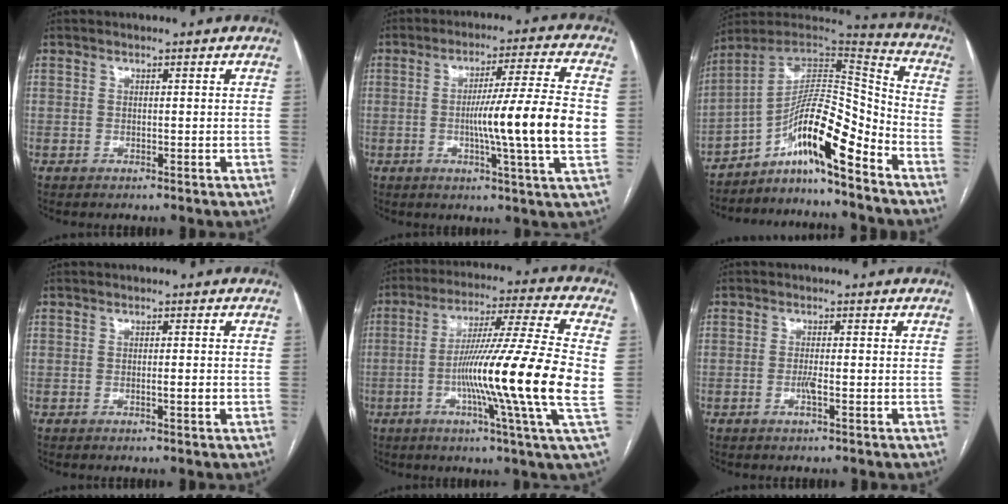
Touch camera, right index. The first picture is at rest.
{"total": 14.6, "force": [-1.4, -1.0, 14.5], "torque": [-0.227, -0.006, -0.030]}
{"total": 14.2, "force": [-8.7, 1.9, 11.1], "torque": [-0.187, 0.032, -0.145]}
{"total": 1.4, "force": [-0.3, 0.1, 1.4], "torque": [-0.023, -0.001, -0.006]}
{"total": 19.9, "force": [-2.9, -2.3, 19.6], "torque": [-0.327, -0.016, -0.069]}
{"total": 1.7, "force": [-0.7, 0.0, 1.6], "torque": [-0.034, -0.004, -0.014]}